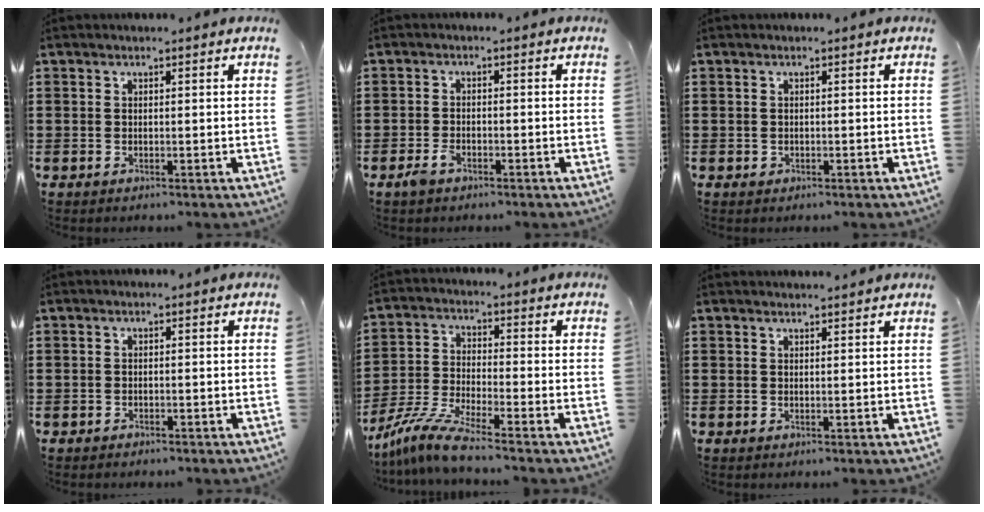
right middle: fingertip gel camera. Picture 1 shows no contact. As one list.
[{"total": 2.4, "force": [-1.5, 1.2, 1.6], "torque": [-0.044, -0.004, -0.033]}, {"total": 0.9, "force": [-0.5, 0.6, 0.3], "torque": [-0.007, 0.001, -0.011]}, {"total": 1.3, "force": [-1.2, 0.4, 0.0], "torque": [-0.004, 0.003, -0.027]}, {"total": 8.0, "force": [-7.0, 0.2, 3.8], "torque": [-0.088, -0.005, -0.142]}, {"total": 1.0, "force": [1.0, -0.1, 0.1], "torque": [-0.004, -0.001, 0.019]}]